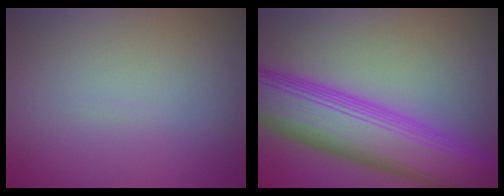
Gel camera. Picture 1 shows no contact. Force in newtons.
{"total": 10.8, "press": 10.8, "slide": 0.2}